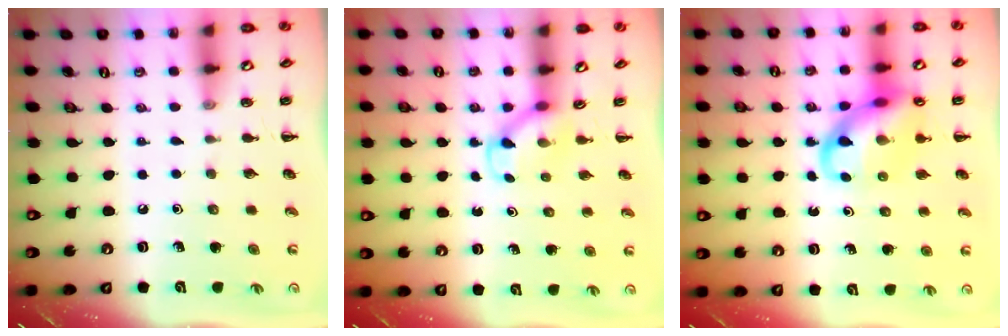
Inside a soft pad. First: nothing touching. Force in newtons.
{"total": 3.3, "press": 3.0, "slide": 1.2}
{"total": 14.2, "press": 14.0, "slide": 2.5}